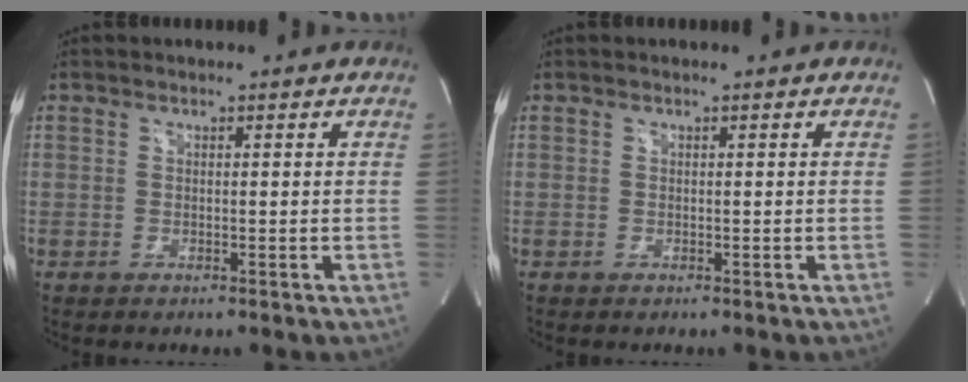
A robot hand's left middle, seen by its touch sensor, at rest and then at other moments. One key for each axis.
{"total": 0.0}